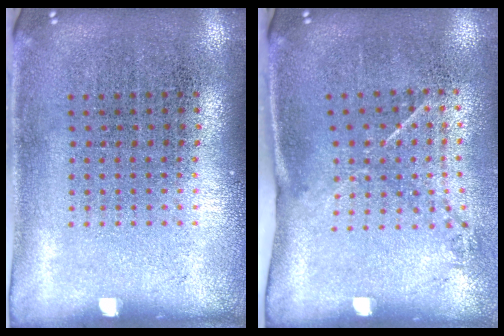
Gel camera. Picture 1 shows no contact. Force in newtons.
{"total": 1.5, "press": 1.0, "slide": 1.1}